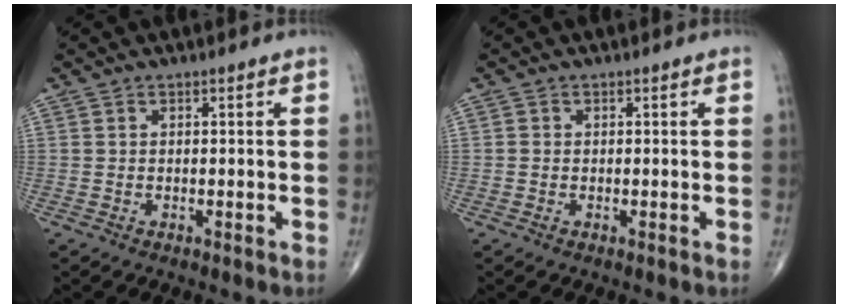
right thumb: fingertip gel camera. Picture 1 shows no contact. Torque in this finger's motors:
{"motor_torque": [-0.19, 0.11, -0.08, -0.08, 0.00]}